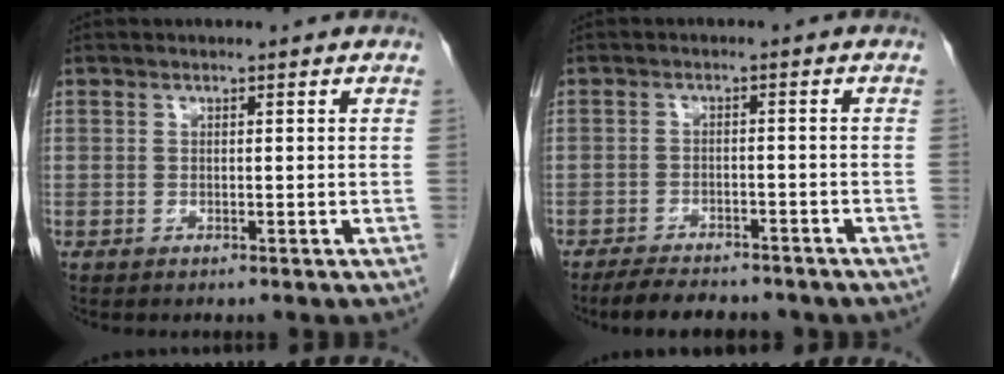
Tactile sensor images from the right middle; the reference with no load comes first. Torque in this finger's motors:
{"motor_torque": [0.15, -0.10, 0.04, 0.06]}